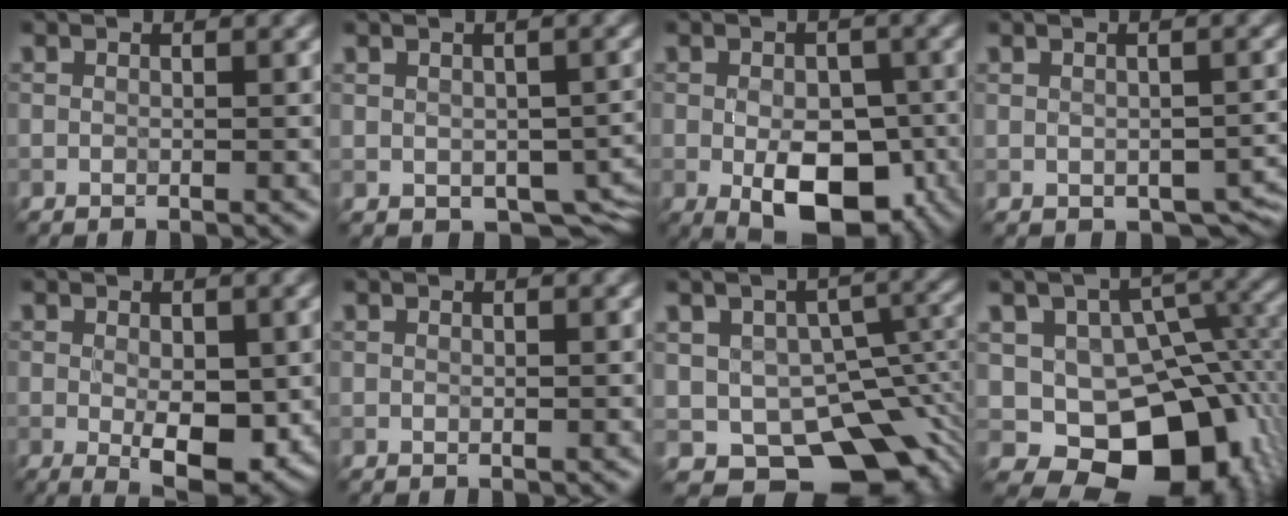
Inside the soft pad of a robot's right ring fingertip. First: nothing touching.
{"total": 5.3, "force": [-1.0, 3.5, 3.8], "torque": [-0.059, -0.020, -0.002]}
{"total": 7.8, "force": [-2.4, 4.6, 5.9], "torque": [-0.095, -0.018, -0.032]}
{"total": 4.5, "force": [-0.8, 3.0, 3.2], "torque": [-0.042, -0.018, 0.003]}
{"total": 4.6, "force": [-0.6, 2.1, 4.1], "torque": [-0.067, -0.010, -0.003]}
{"total": 0.0}
{"total": 11.8, "force": [-5.5, 7.4, 7.4], "torque": [-0.107, -0.018, -0.075]}
{"total": 13.2, "force": [-4.2, 9.2, 8.5], "torque": [-0.112, -0.020, -0.056]}